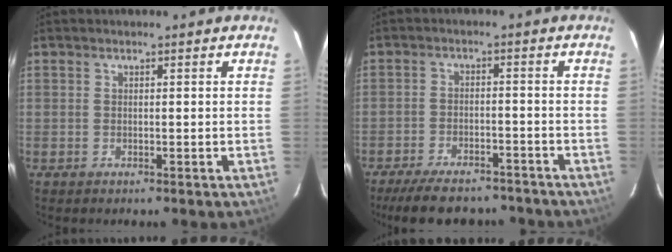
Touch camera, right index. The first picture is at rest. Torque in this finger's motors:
{"motor_torque": [1.18, -0.96, 0.50, 0.10]}